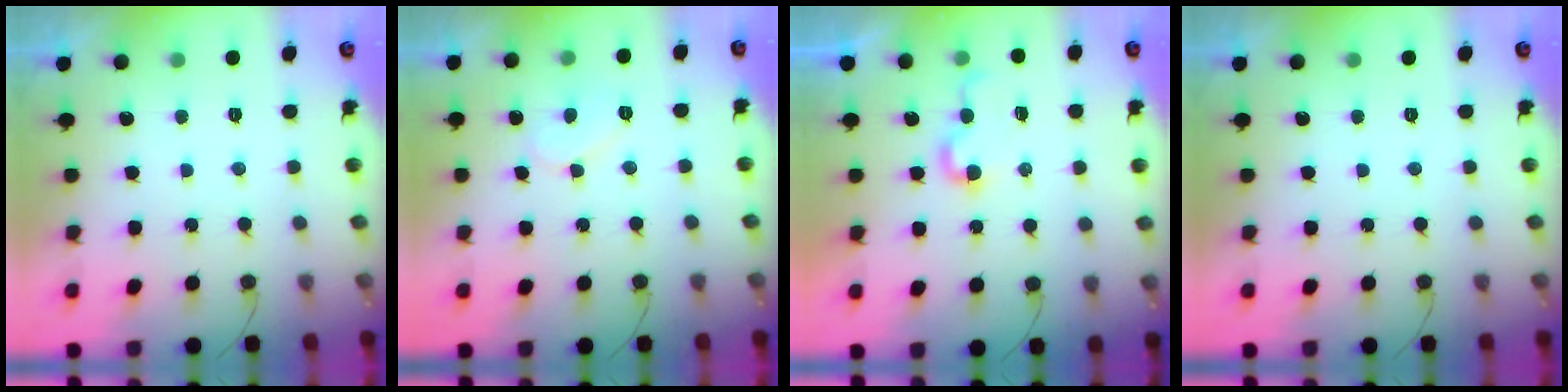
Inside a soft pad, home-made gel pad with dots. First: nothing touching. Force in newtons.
{"total": 6.6, "press": 6.6, "slide": 0.6}
{"total": 4.4, "press": 4.4, "slide": 0.5}
{"total": 0.0}